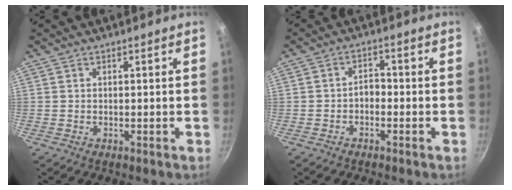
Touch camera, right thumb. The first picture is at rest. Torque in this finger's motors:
{"motor_torque": [0.01, 0.11, 0.74, -0.32, -0.03]}